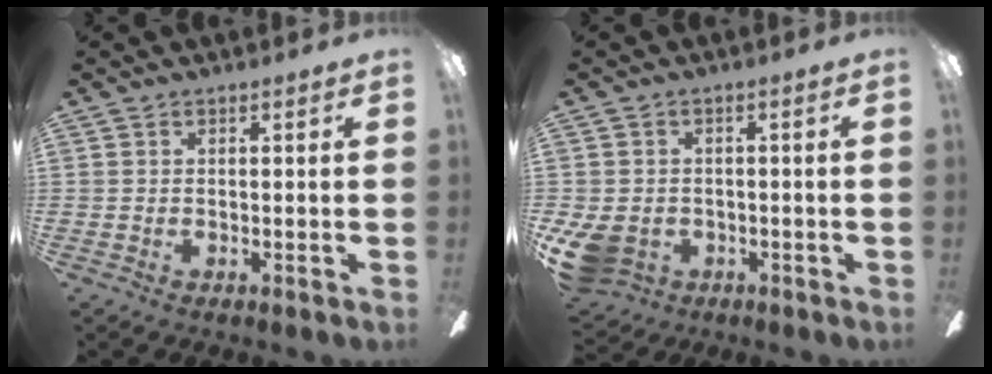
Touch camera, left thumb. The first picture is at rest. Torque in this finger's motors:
{"motor_torque": [-0.10, 1.73, 0.50, -0.37, 0.12]}